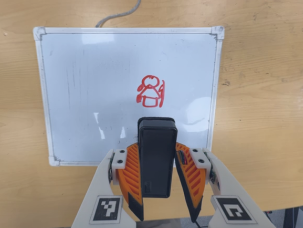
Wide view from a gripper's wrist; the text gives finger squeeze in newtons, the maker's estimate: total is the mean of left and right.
{"total": 6.0, "left": 4.8, "right": 7.2}